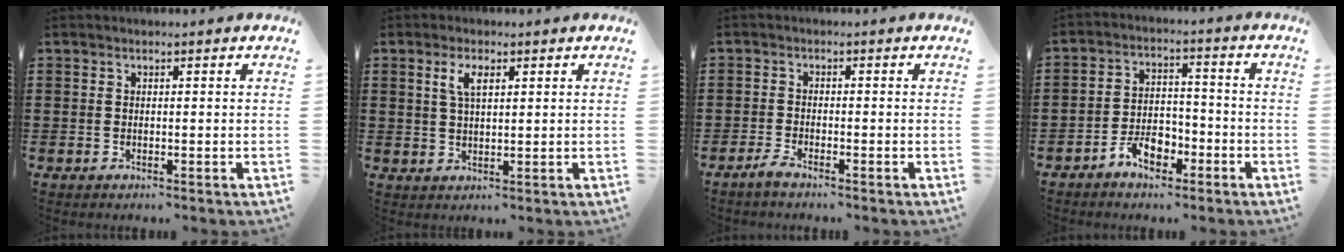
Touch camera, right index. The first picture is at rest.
{"total": 3.4, "force": [1.4, 1.3, 2.8], "torque": [-0.062, 0.007, 0.023]}
{"total": 1.8, "force": [-1.7, 0.0, 0.7], "torque": [-0.023, -0.004, -0.033]}
{"total": 5.5, "force": [-3.8, 2.9, 2.8], "torque": [-0.058, 0.013, -0.074]}